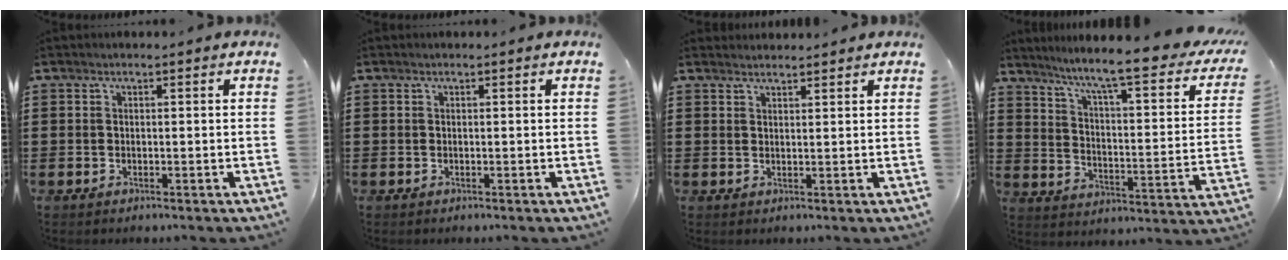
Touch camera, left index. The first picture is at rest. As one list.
[{"total": 0.0}, {"total": 1.5, "force": [1.5, 0.1, 0.1], "torque": [-0.005, 0.001, 0.031]}, {"total": 7.7, "force": [6.0, -0.3, 4.9], "torque": [-0.112, -0.051, 0.087]}]